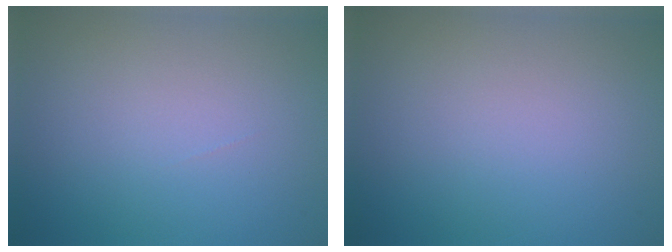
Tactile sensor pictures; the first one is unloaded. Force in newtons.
{"total": 0.0}